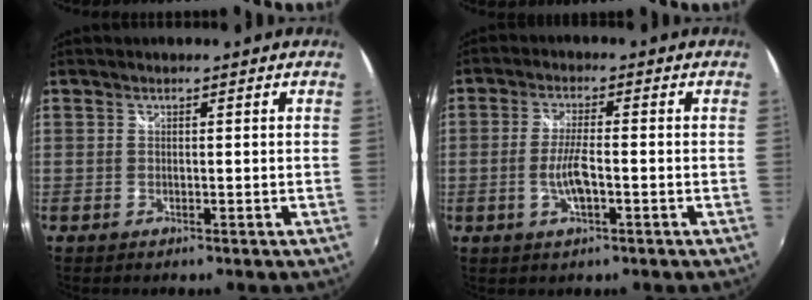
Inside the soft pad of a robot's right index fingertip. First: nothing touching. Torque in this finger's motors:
{"motor_torque": [-0.06, 0.08, 0.10, 0.01]}